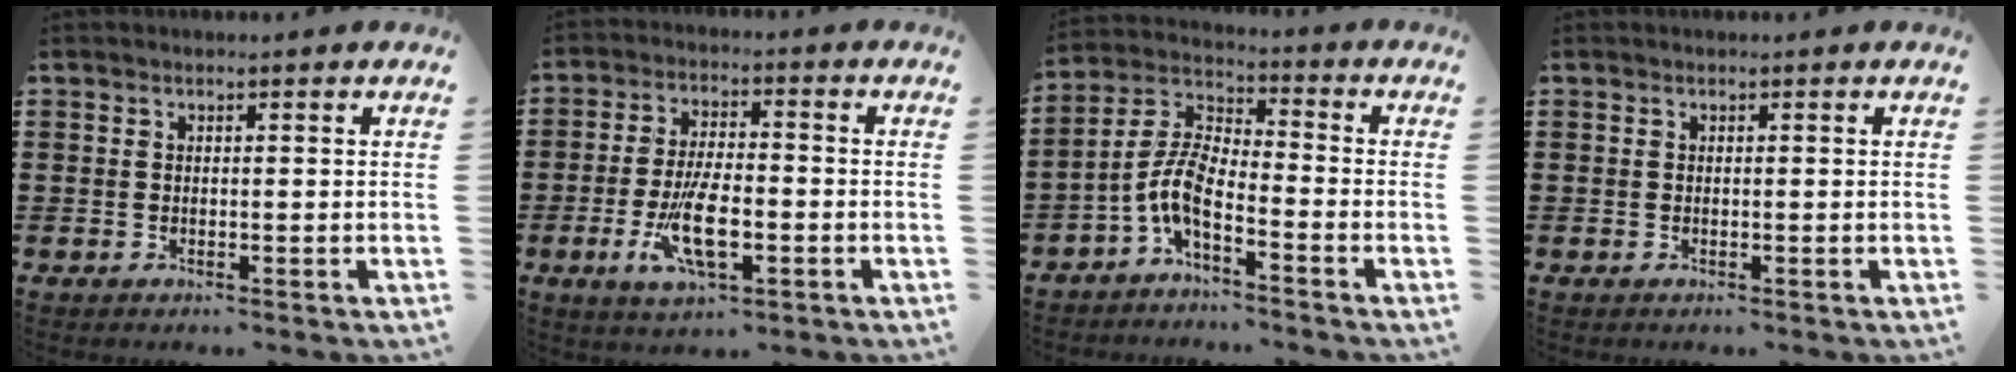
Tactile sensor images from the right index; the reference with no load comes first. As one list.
[{"total": 9.5, "force": [-2.9, 3.5, 8.3], "torque": [-0.180, -0.017, -0.052]}, {"total": 6.5, "force": [-3.7, 2.0, 5.0], "torque": [-0.127, -0.017, -0.079]}, {"total": 0.0}]